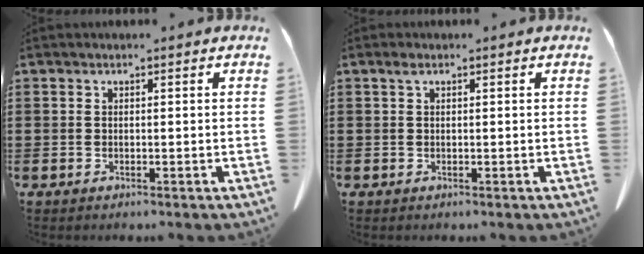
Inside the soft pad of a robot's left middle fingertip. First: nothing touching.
{"total": 1.0, "force": [0.4, 0.4, 0.8], "torque": [-0.017, 0.003, 0.007]}